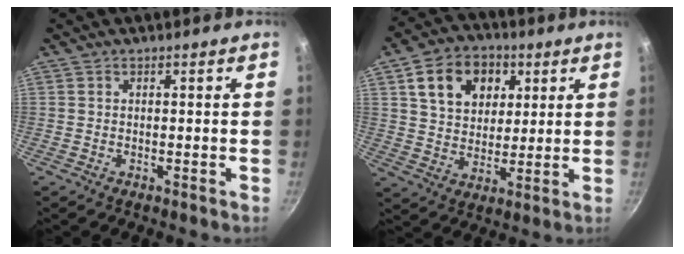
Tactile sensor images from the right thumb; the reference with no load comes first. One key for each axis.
{"total": 13.8, "fx": 5.2, "fy": 10.3, "fz": 7.6, "tx": -0.098, "ty": -0.003, "tz": 0.082}